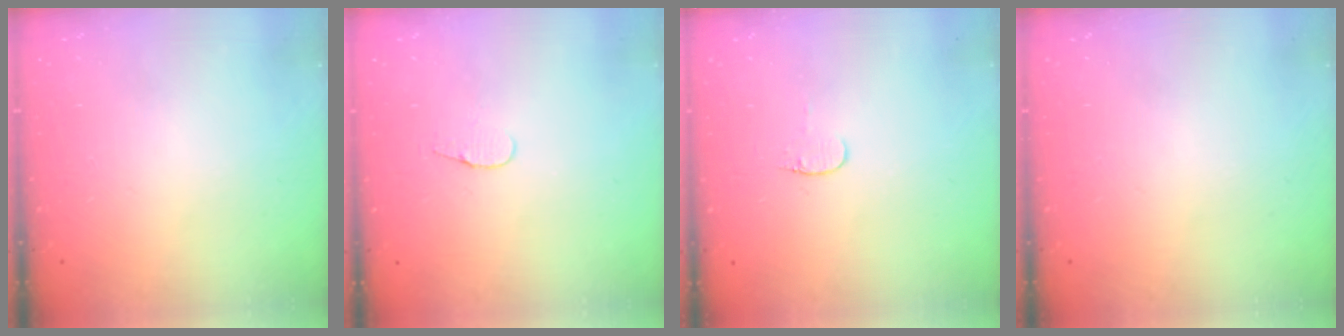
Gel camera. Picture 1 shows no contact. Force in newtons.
{"total": 4.0, "press": 4.0, "slide": 0.4}
{"total": 3.2, "press": 3.1, "slide": 0.4}
{"total": 0.0}